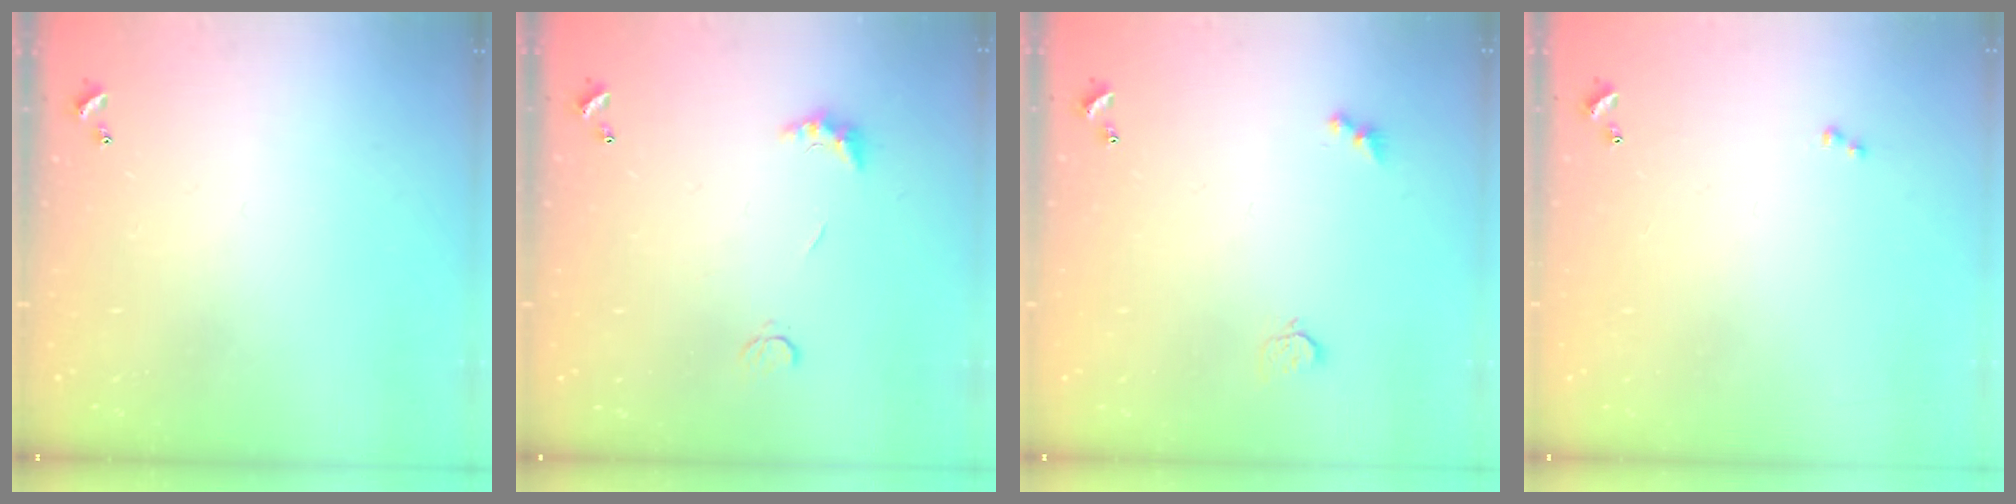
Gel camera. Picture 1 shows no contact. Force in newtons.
{"total": 3.3, "press": 3.2, "slide": 0.7}
{"total": 3.3, "press": 3.2, "slide": 0.6}
{"total": 0.7, "press": 0.6, "slide": 0.4}